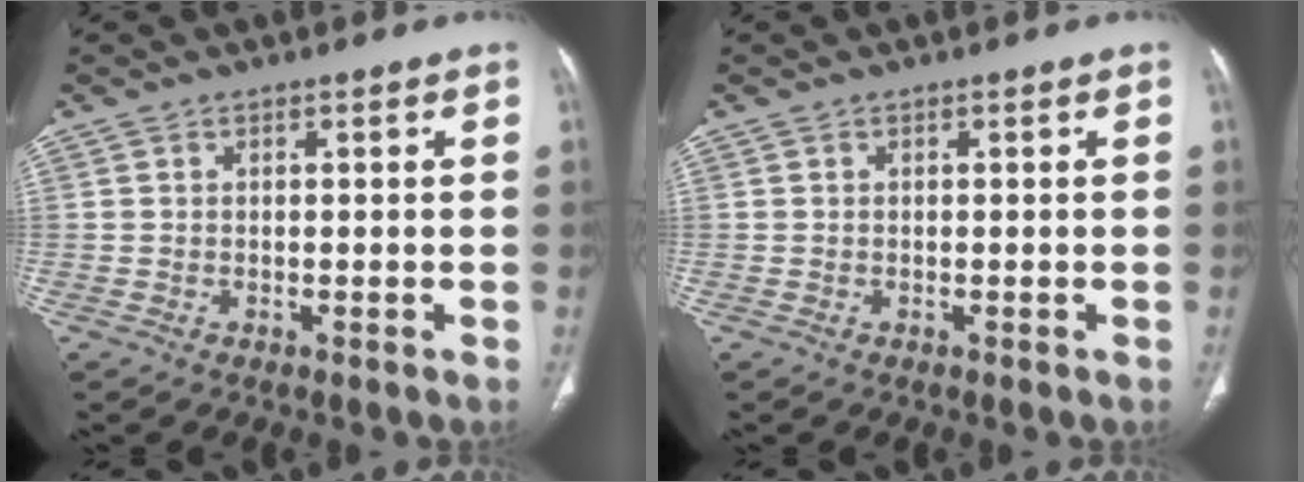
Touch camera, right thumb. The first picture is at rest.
{"total": 0.0}